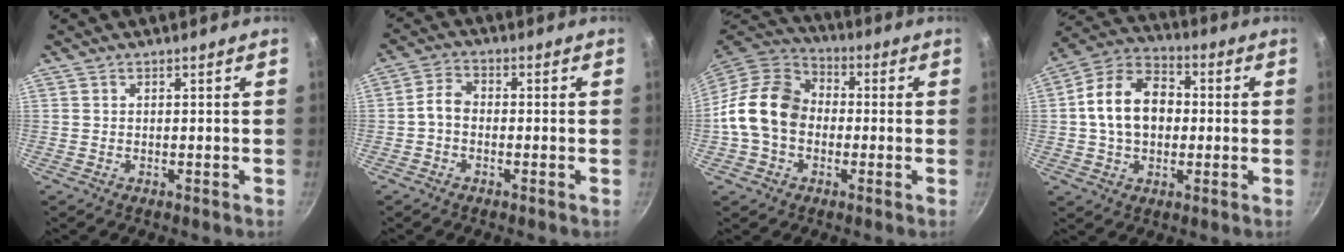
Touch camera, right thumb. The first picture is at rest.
{"total": 3.8, "force": [-0.9, 2.6, 2.6], "torque": [-0.053, 0.022, -0.028]}
{"total": 14.8, "force": [-1.2, 11.5, 9.2], "torque": [-0.141, 0.034, -0.039]}
{"total": 14.4, "force": [0.5, 10.4, 9.9], "torque": [-0.141, 0.028, -0.007]}